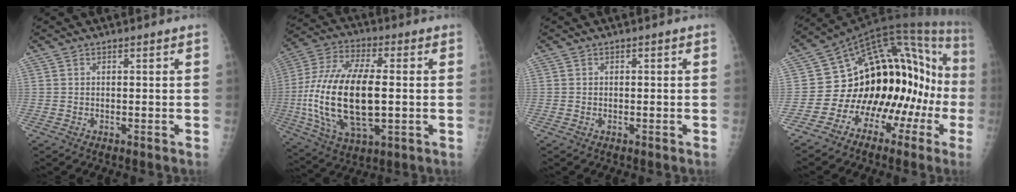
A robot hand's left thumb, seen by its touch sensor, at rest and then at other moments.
{"total": 22.0, "force": [-1.3, 9.9, 19.6], "torque": [-0.408, 0.000, -0.020]}
{"total": 0.0}
{"total": 19.9, "force": [-6.1, 11.5, 15.1], "torque": [-0.171, 0.121, -0.092]}